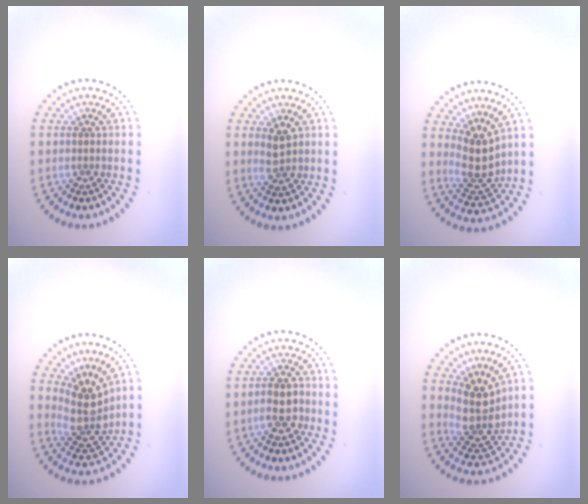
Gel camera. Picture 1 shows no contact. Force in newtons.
{"total": 2.0, "press": 2.0, "slide": 0.5}
{"total": 3.7, "press": 3.2, "slide": 1.9}
{"total": 4.1, "press": 3.1, "slide": 2.7}
{"total": 2.4, "press": 2.3, "slide": 0.7}
{"total": 4.3, "press": 3.3, "slide": 2.7}